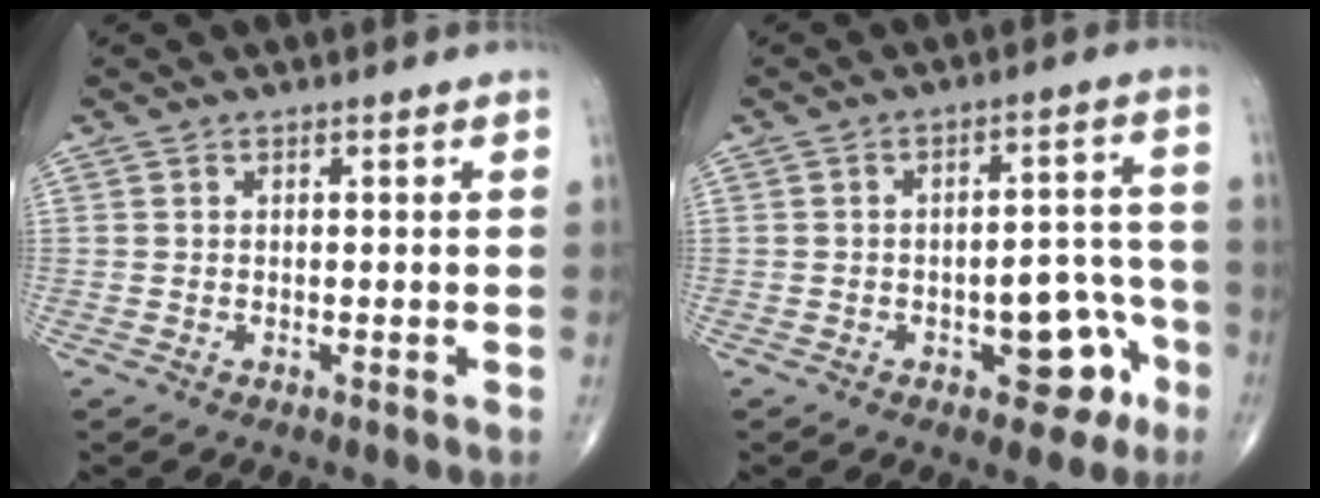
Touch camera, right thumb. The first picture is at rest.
{"total": 9.9, "force": [-4.2, 5.1, 7.3], "torque": [-0.056, 0.042, -0.048]}